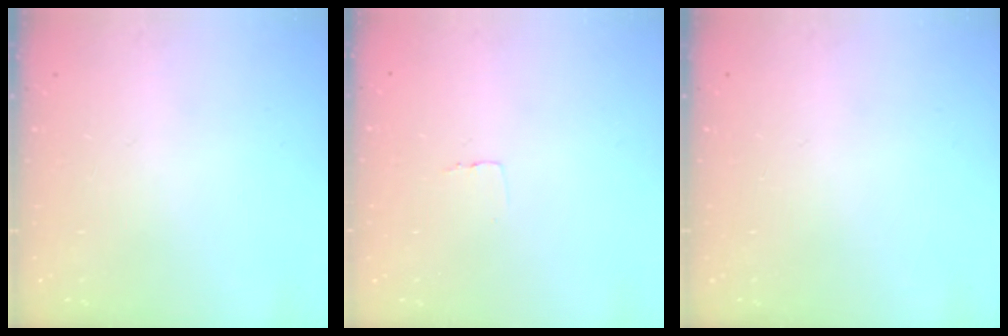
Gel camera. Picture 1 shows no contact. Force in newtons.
{"total": 2.6, "press": 2.6, "slide": 0.1}
{"total": 0.0}